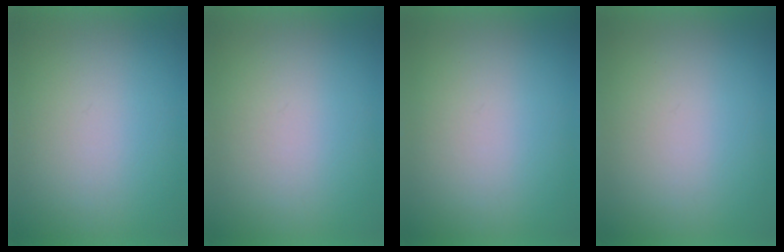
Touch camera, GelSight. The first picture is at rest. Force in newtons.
{"total": 1.1}
{"total": 1.1}
{"total": 1.0}